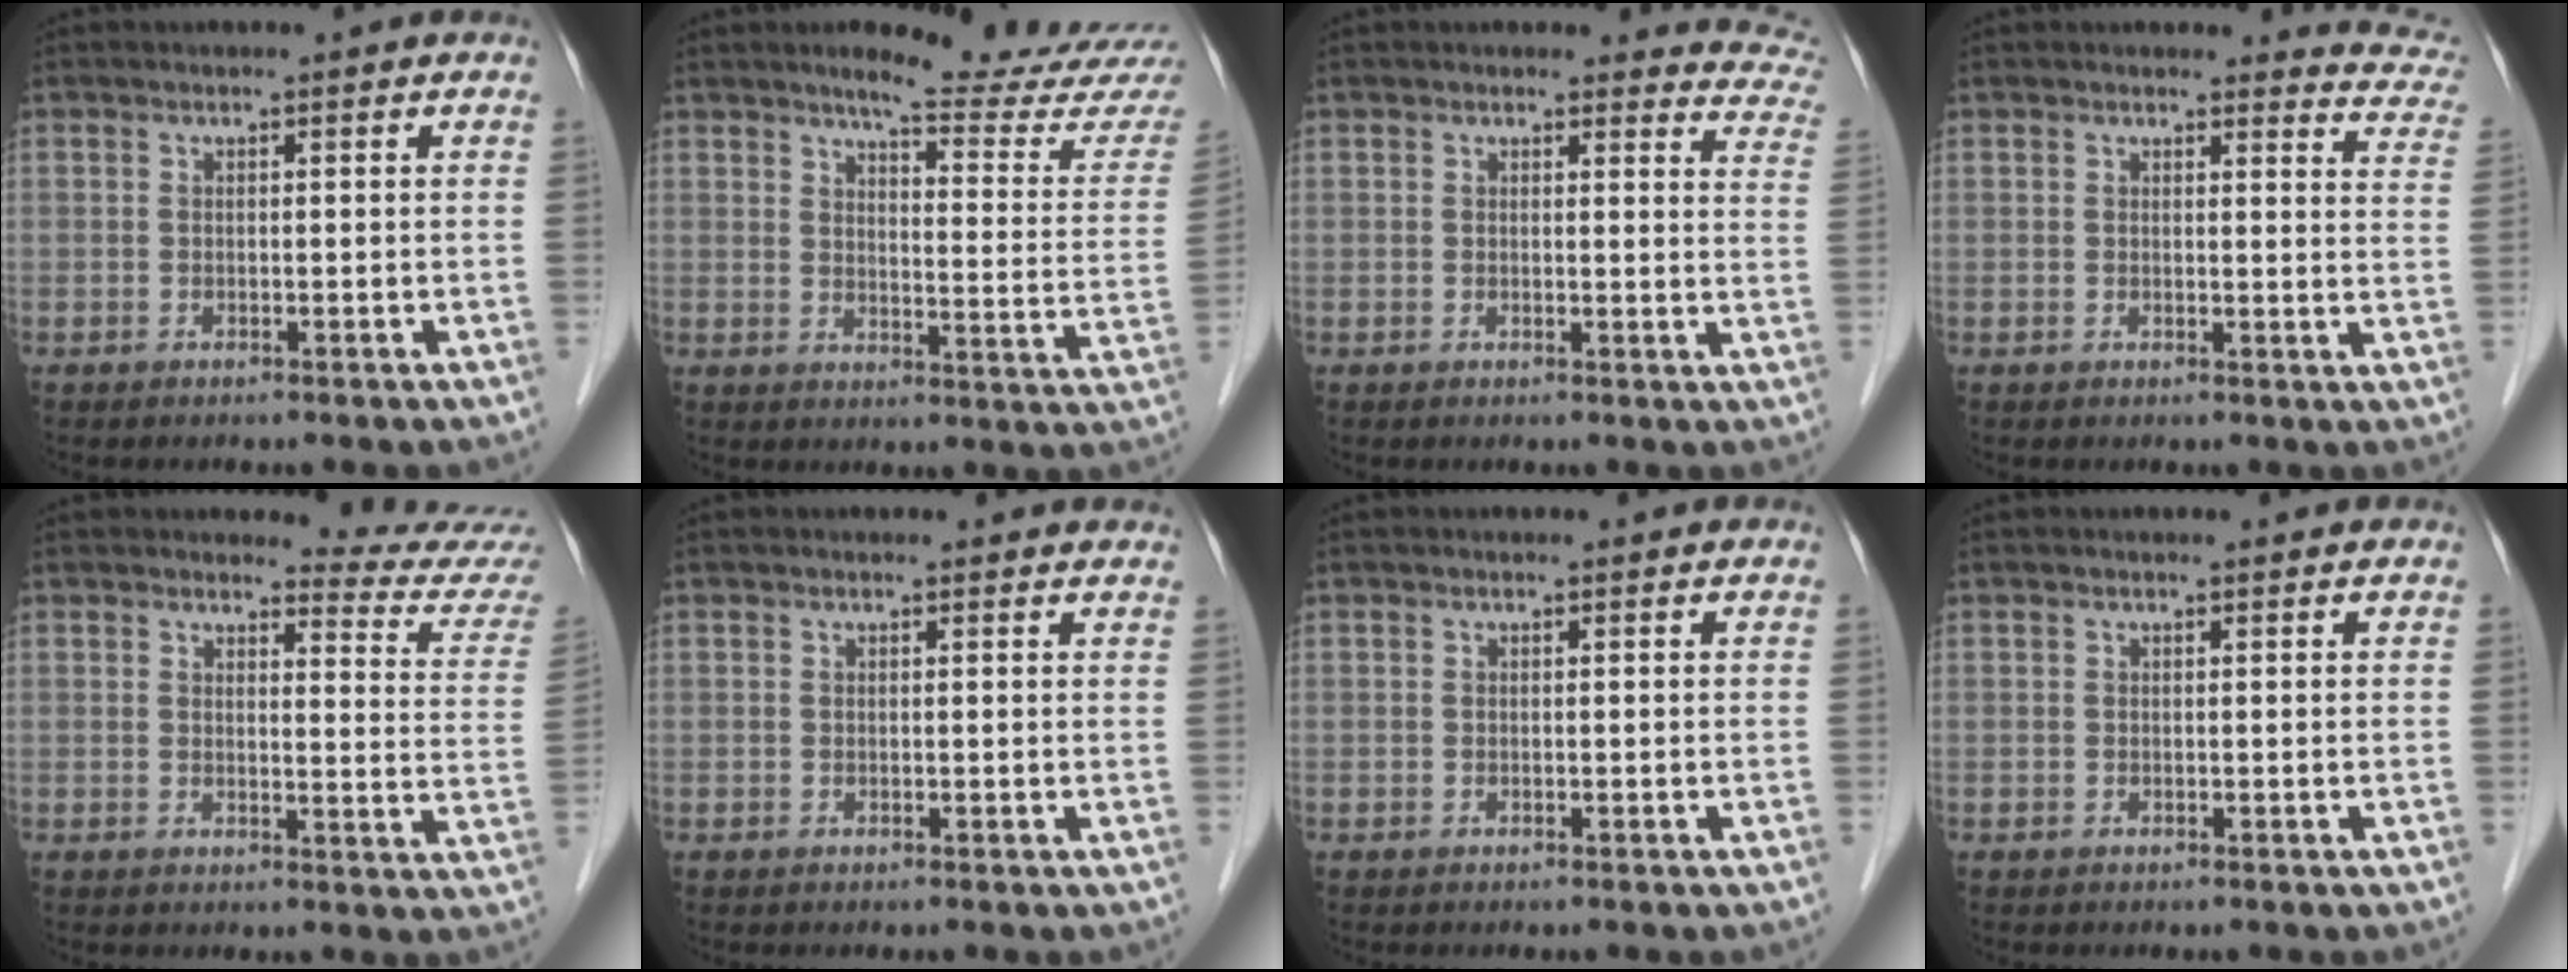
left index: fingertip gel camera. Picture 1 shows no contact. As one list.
[{"total": 15.7, "force": [14.7, 0.0, 5.5], "torque": [-0.067, -0.088, 0.161]}, {"total": 9.9, "force": [9.6, 2.5, 0.7], "torque": [0.042, -0.057, 0.054]}, {"total": 8.8, "force": [8.7, 1.6, 0.3], "torque": [0.037, -0.059, 0.051]}, {"total": 8.8, "force": [8.8, -0.7, -0.1], "torque": [0.000, -0.085, 0.082]}, {"total": 1.7, "force": [1.6, 0.4, 0.3], "torque": [-0.012, 0.001, 0.008]}, {"total": 0.0}, {"total": 0.0}]